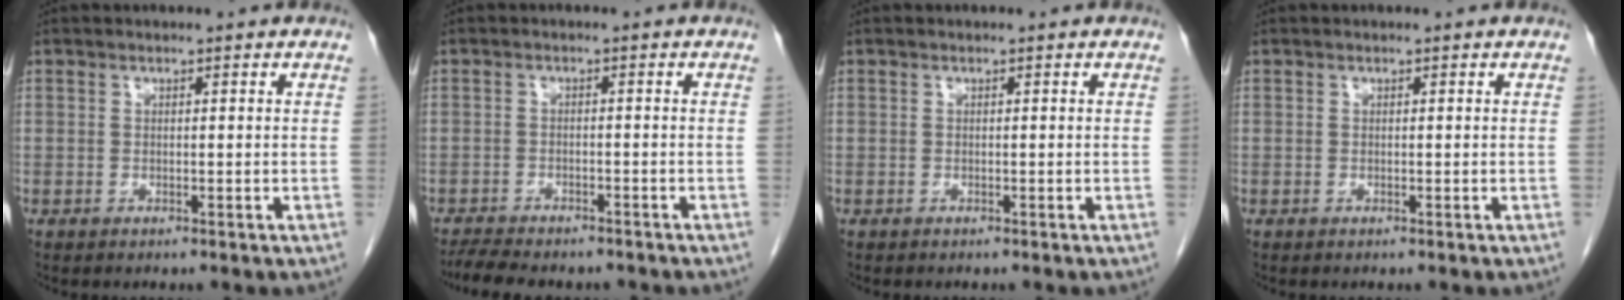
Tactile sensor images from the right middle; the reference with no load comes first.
{"total": 9.1, "force": [-7.9, 2.3, 3.7], "torque": [-0.060, -0.004, -0.114]}
{"total": 0.0}
{"total": 0.0}